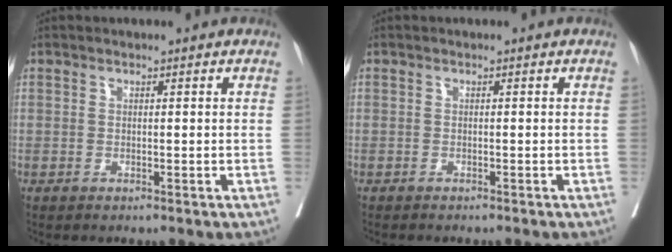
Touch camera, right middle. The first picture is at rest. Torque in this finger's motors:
{"motor_torque": [1.01, -1.13, 0.05, 0.05]}